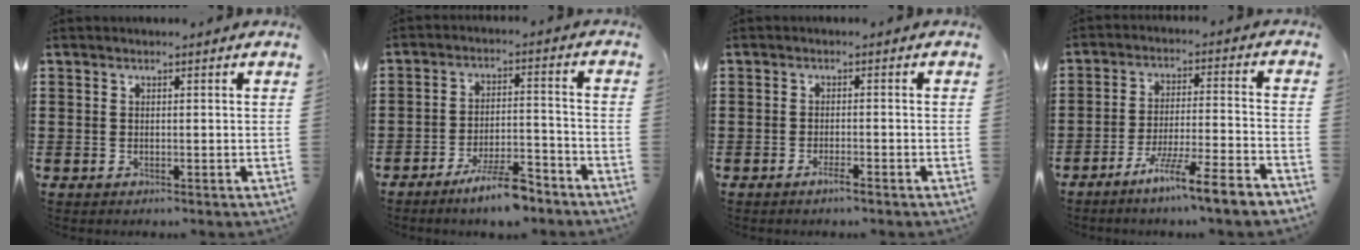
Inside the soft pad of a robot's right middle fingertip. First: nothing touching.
{"total": 7.3, "force": [-5.8, 1.2, 4.3], "torque": [-0.077, 0.004, -0.105]}
{"total": 1.8, "force": [-1.2, 0.2, 1.3], "torque": [-0.021, -0.001, -0.022]}
{"total": 7.9, "force": [-6.5, -0.6, 4.5], "torque": [-0.084, -0.010, -0.123]}